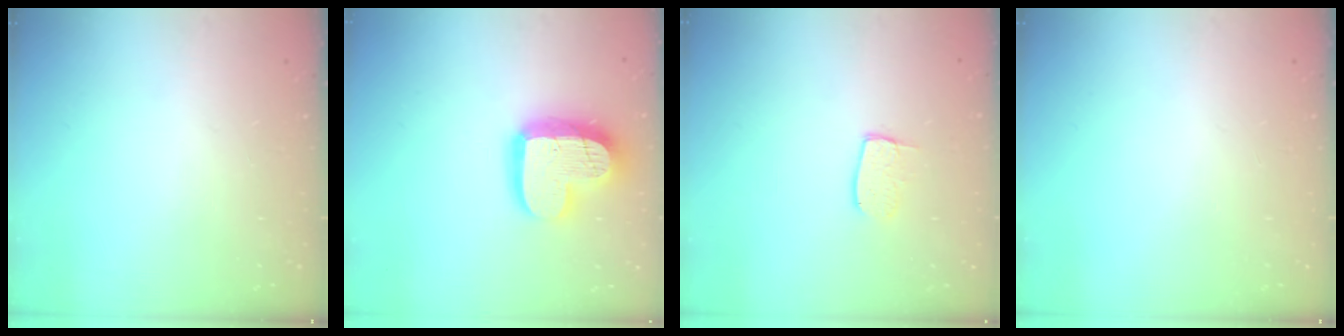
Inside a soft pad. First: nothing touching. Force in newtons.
{"total": 17.4, "press": 17.4, "slide": 1.7}
{"total": 6.7, "press": 6.7, "slide": 0.4}
{"total": 0.0}